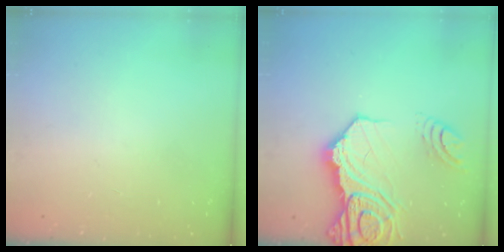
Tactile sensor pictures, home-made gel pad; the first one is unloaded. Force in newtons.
{"total": 22.5, "press": 22.4, "slide": 2.8}